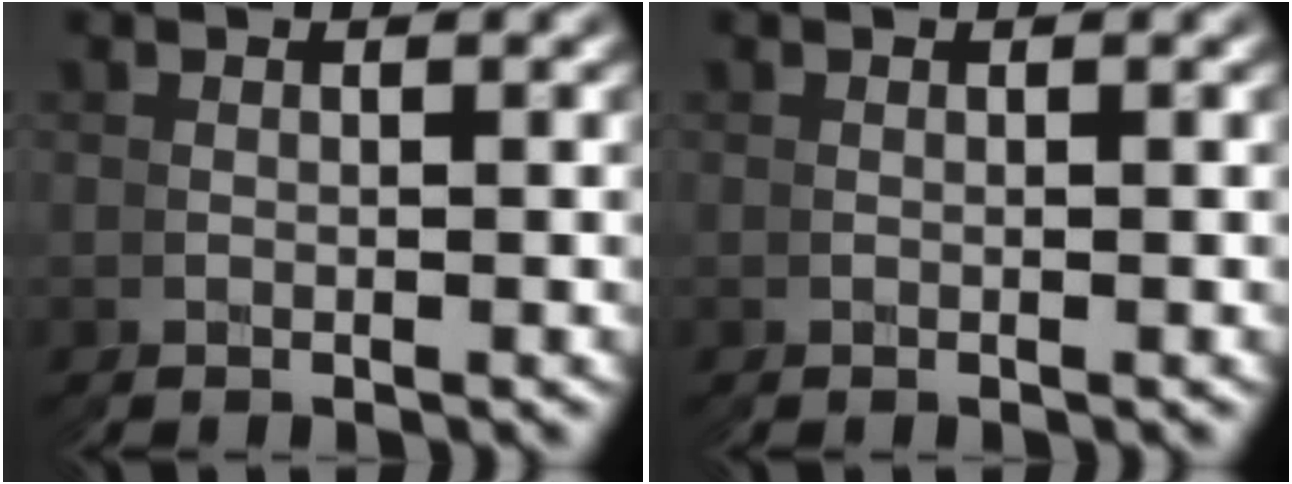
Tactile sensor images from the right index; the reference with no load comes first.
{"total": 0.0}